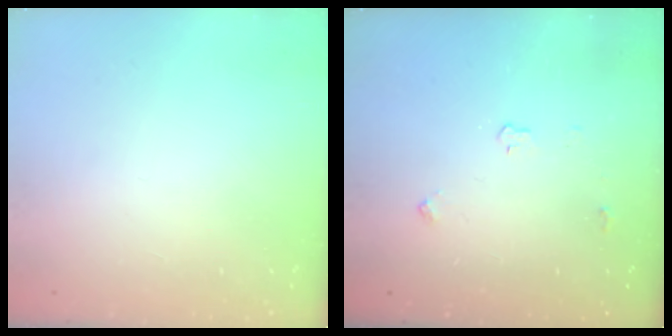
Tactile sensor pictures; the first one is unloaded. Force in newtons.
{"total": 3.0, "press": 2.9, "slide": 0.5}